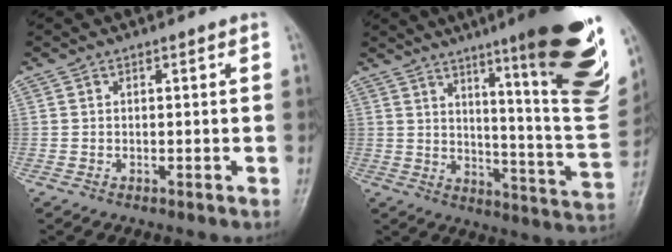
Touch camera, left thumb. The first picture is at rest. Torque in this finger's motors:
{"motor_torque": [2.46, 1.53, 1.34, -1.16, 0.22]}